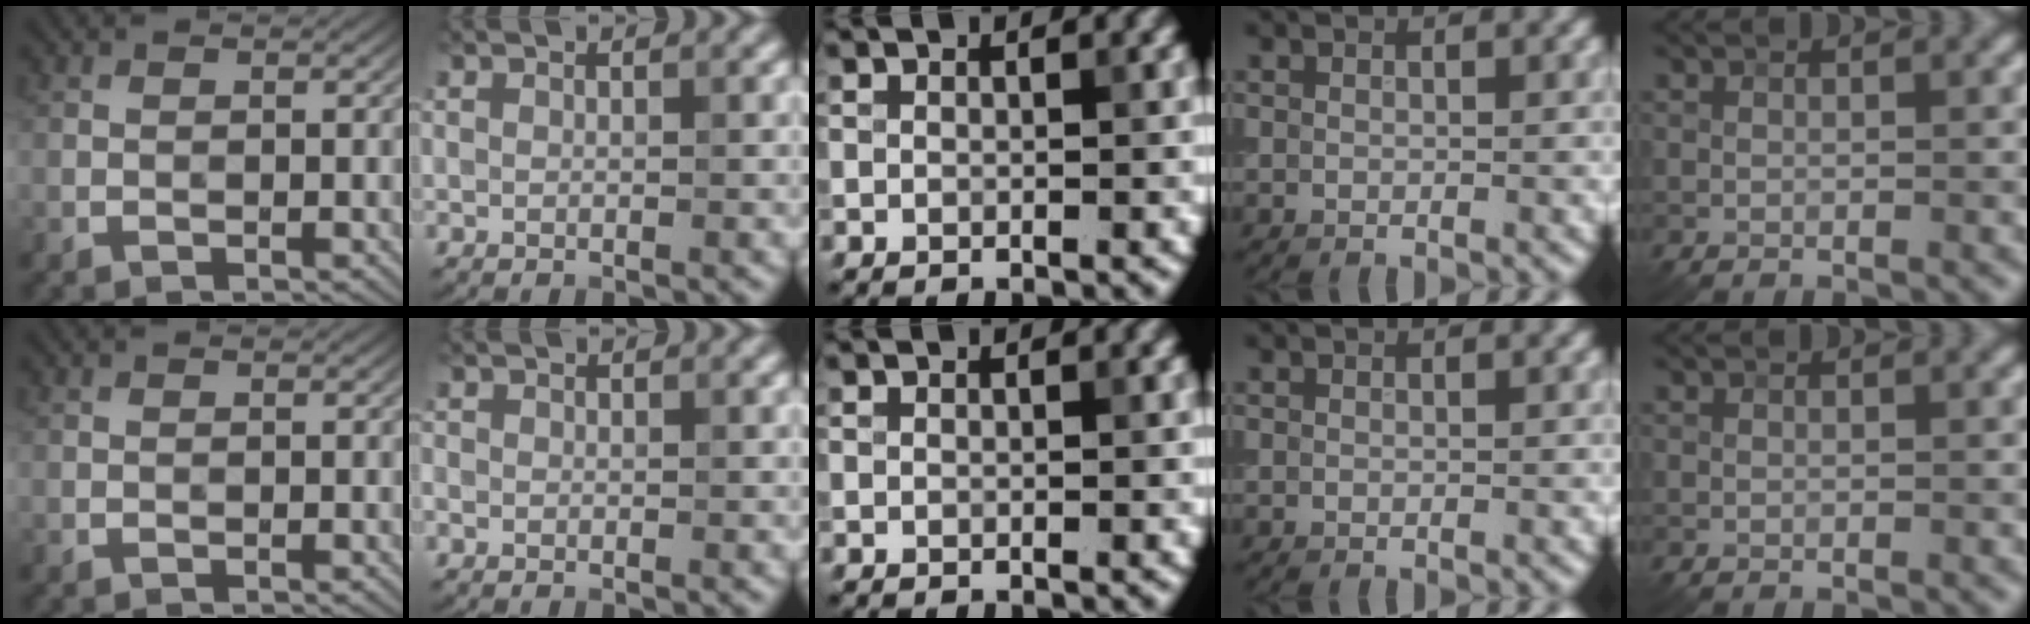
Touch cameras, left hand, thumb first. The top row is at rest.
{"index": {"total": 0.5, "force": [-0.2, 0.5, 0.0], "torque": [0.003, -0.004, -0.003]}}